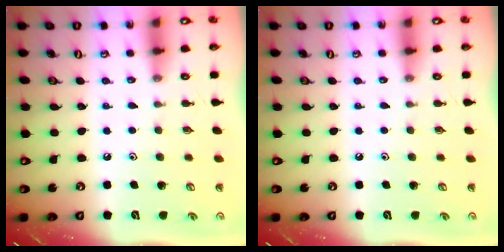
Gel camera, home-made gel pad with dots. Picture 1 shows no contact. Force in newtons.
{"total": 0.0}